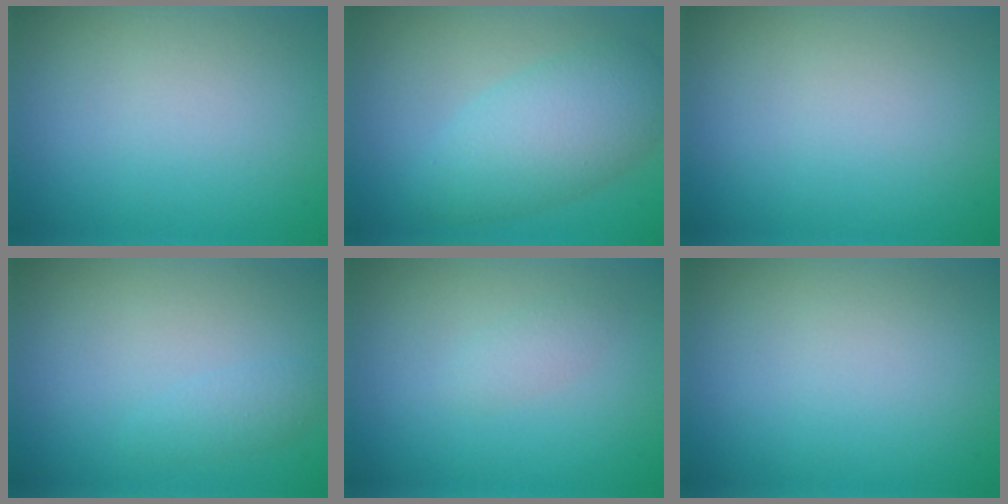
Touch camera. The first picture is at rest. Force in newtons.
{"total": 5.4, "press": 5.4, "slide": 0.1}
{"total": 0.0}
{"total": 1.1, "press": 1.1, "slide": 0.0}
{"total": 1.1, "press": 1.1, "slide": 0.0}
{"total": 0.0}